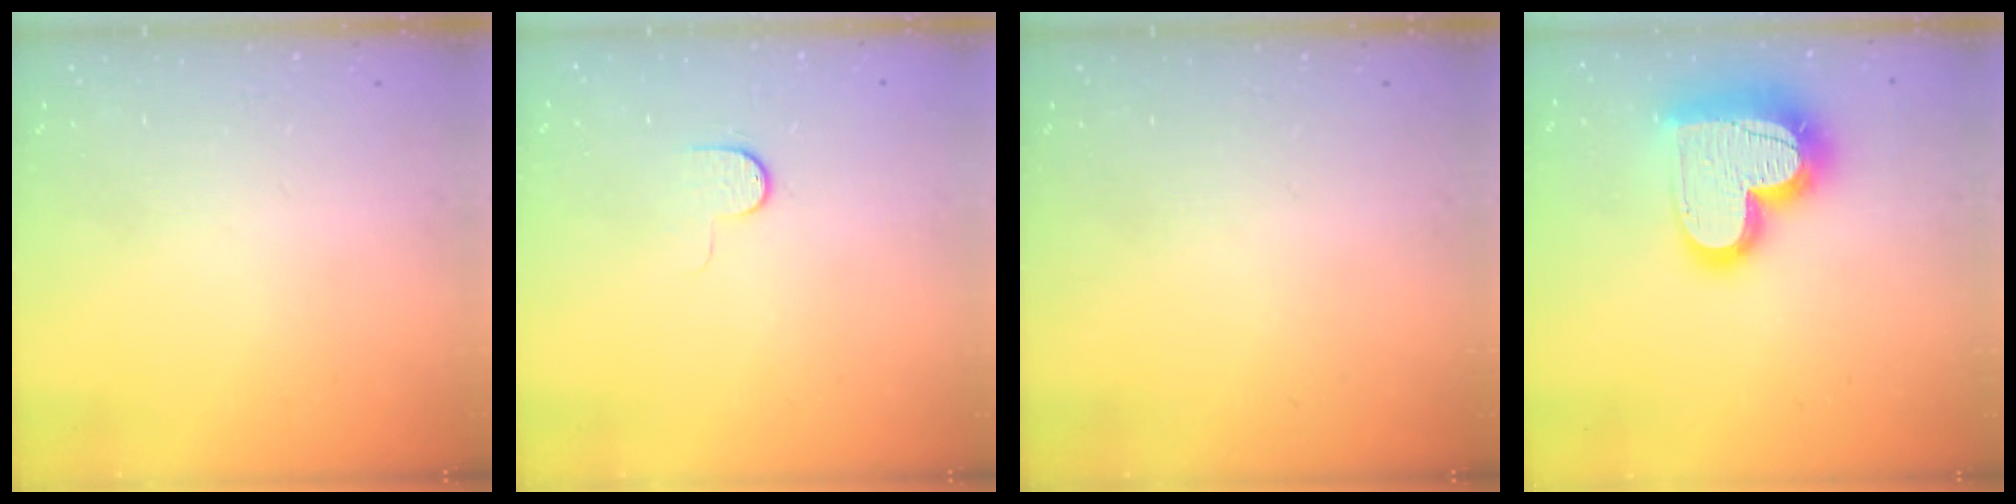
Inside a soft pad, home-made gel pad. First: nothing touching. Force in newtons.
{"total": 5.0, "press": 5.0, "slide": 0.5}
{"total": 0.0}
{"total": 21.1, "press": 21.1, "slide": 1.5}